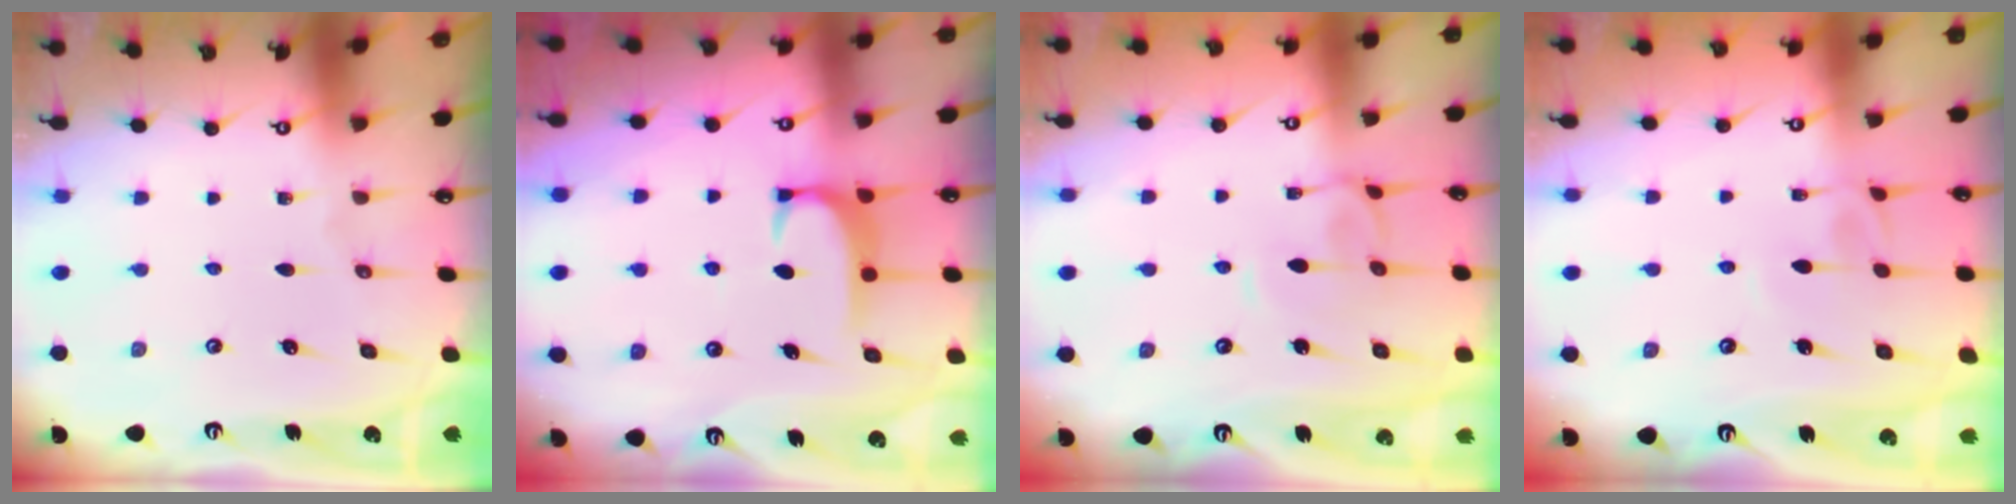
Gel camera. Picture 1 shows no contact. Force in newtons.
{"total": 2.0, "press": 1.9, "slide": 0.5}
{"total": 2.9, "press": 2.9, "slide": 0.3}
{"total": 3.9, "press": 3.8, "slide": 0.2}